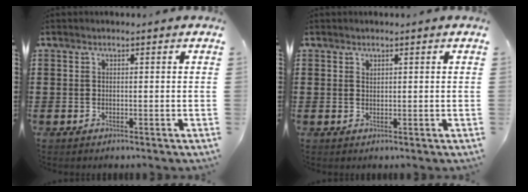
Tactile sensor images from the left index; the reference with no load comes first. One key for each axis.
{"total": 0.9, "fx": 0.9, "fy": 0.2, "fz": 0.2, "tx": -0.005, "ty": 0.000, "tz": 0.017}